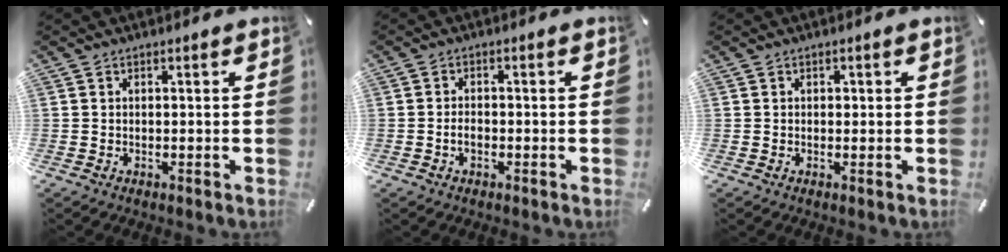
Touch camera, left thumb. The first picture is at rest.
{"total": 2.3, "force": [-0.9, 1.3, 1.7], "torque": [-0.033, 0.006, -0.016]}
{"total": 0.6, "force": [0.1, 0.5, 0.2], "torque": [-0.004, 0.003, 0.000]}